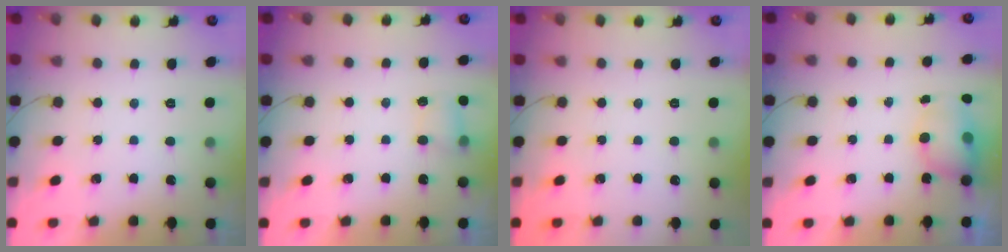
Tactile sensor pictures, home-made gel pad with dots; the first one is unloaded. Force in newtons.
{"total": 4.4, "press": 4.3, "slide": 1.0}
{"total": 0.0}
{"total": 6.9, "press": 6.9, "slide": 0.5}